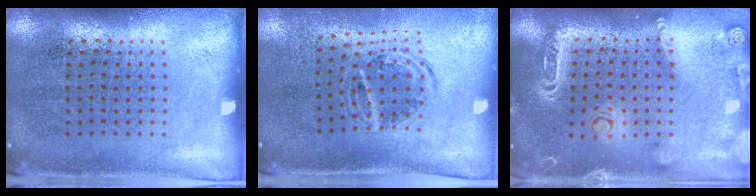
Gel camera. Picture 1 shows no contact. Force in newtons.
{"total": 0.9, "press": 0.9, "slide": 0.2}
{"total": 2.0, "press": 1.9, "slide": 0.6}